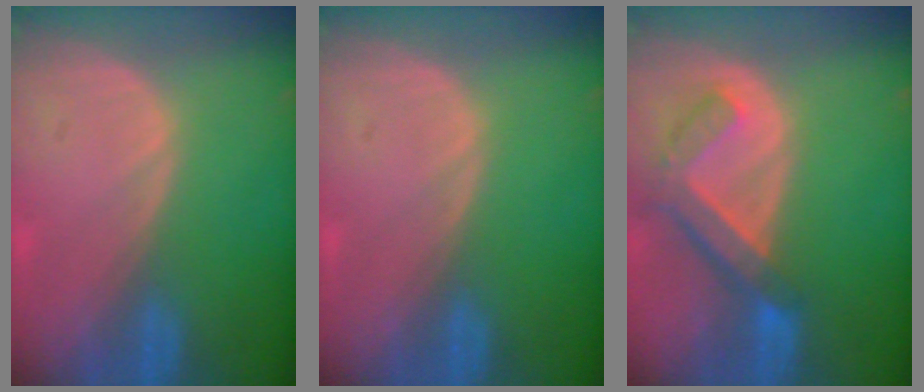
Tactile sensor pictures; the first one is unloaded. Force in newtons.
{"total": 0.0}
{"total": 7.4, "press": 6.4, "slide": 3.6}